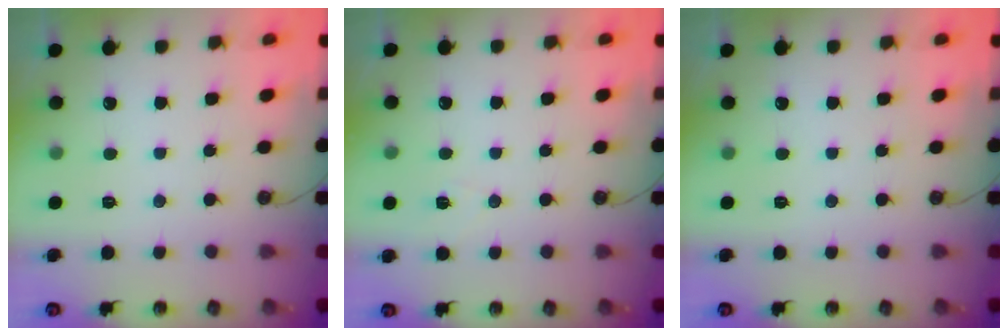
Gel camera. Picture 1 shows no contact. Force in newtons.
{"total": 6.9, "press": 5.7, "slide": 3.8}
{"total": 0.0}